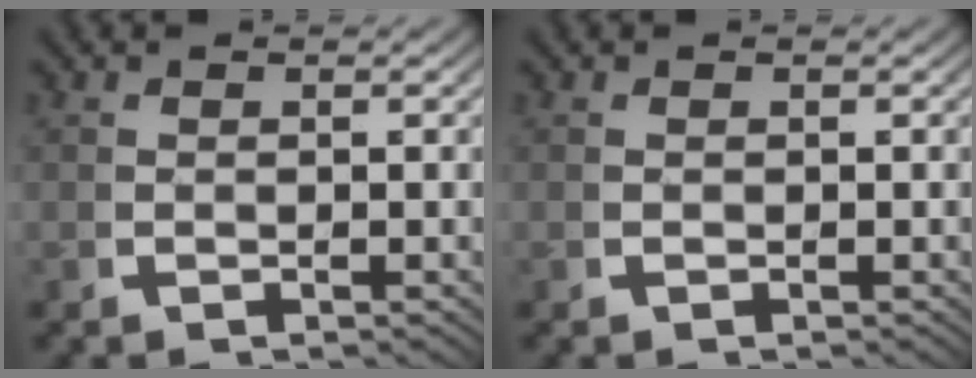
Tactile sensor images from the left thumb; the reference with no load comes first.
{"total": 0.0}